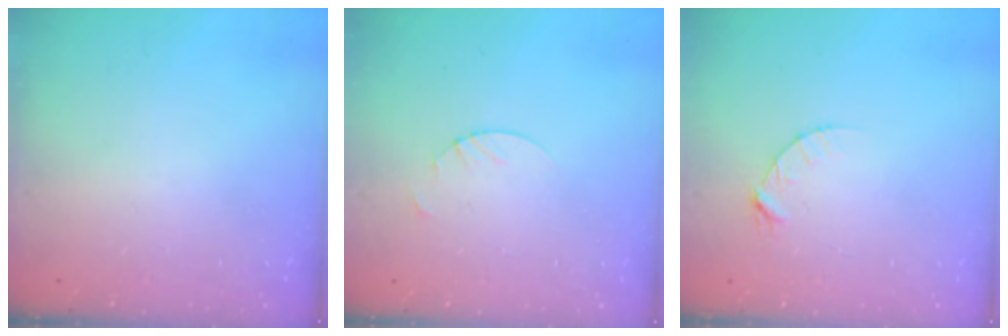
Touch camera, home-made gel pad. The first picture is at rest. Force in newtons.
{"total": 1.9, "press": 1.9, "slide": 0.2}
{"total": 4.4, "press": 4.4, "slide": 0.4}